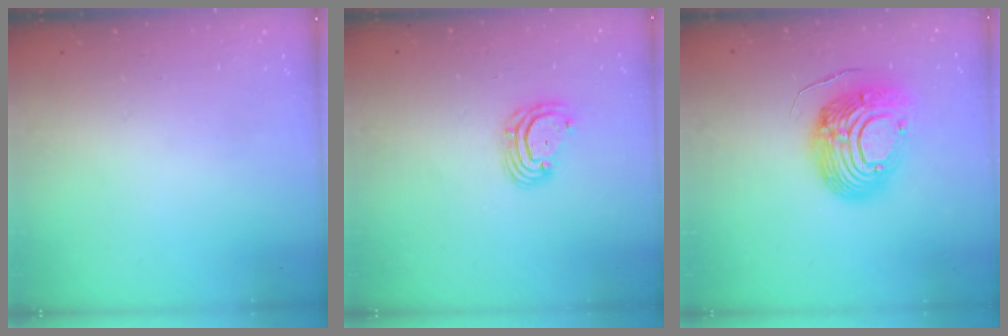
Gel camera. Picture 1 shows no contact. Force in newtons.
{"total": 5.1, "press": 5.0, "slide": 0.6}
{"total": 13.7, "press": 13.7, "slide": 1.2}